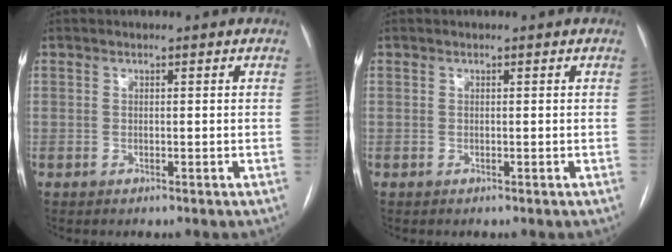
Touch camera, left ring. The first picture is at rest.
{"total": 0.0}